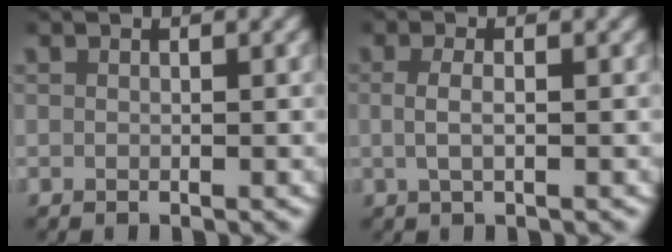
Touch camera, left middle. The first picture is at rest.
{"total": 1.8, "force": [-0.1, 0.5, 1.7], "torque": [-0.041, -0.003, 0.001]}